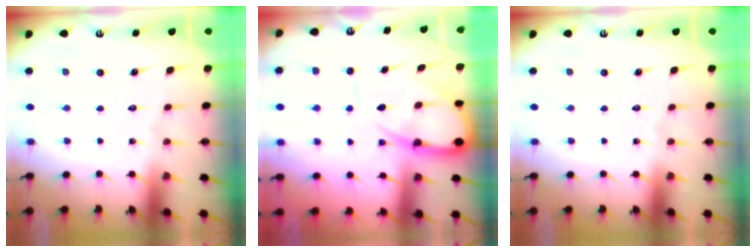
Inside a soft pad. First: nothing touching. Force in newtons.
{"total": 10.4, "press": 10.4, "slide": 1.1}
{"total": 0.0}